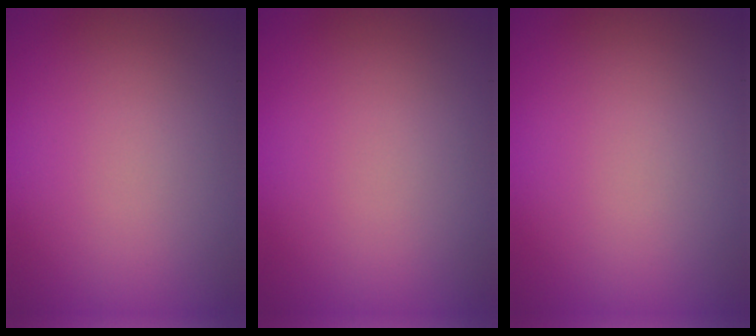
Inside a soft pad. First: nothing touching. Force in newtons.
{"total": 0.0}
{"total": 0.0}